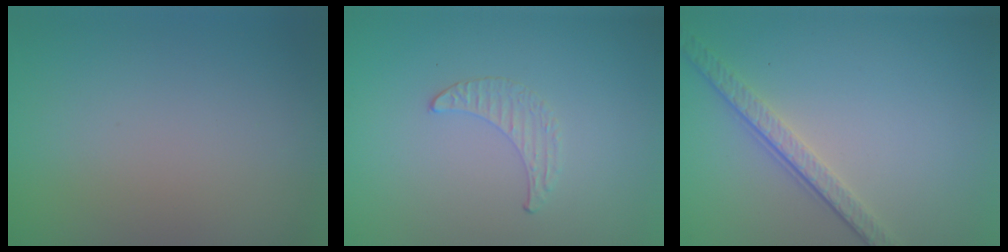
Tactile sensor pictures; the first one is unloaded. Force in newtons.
{"total": 0.5, "press": 0.5, "slide": 0.2}
{"total": 3.6, "press": 2.6, "slide": 2.4}